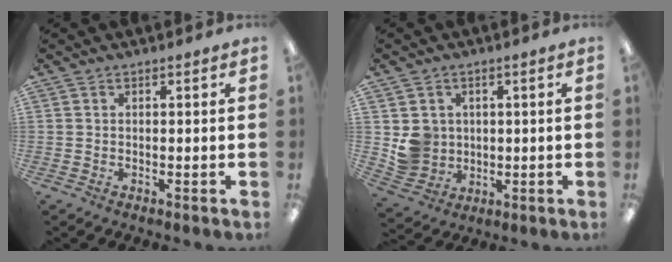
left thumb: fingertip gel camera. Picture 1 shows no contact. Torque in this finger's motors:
{"motor_torque": [-0.12, 0.21, 0.06, -0.16, 0.04]}